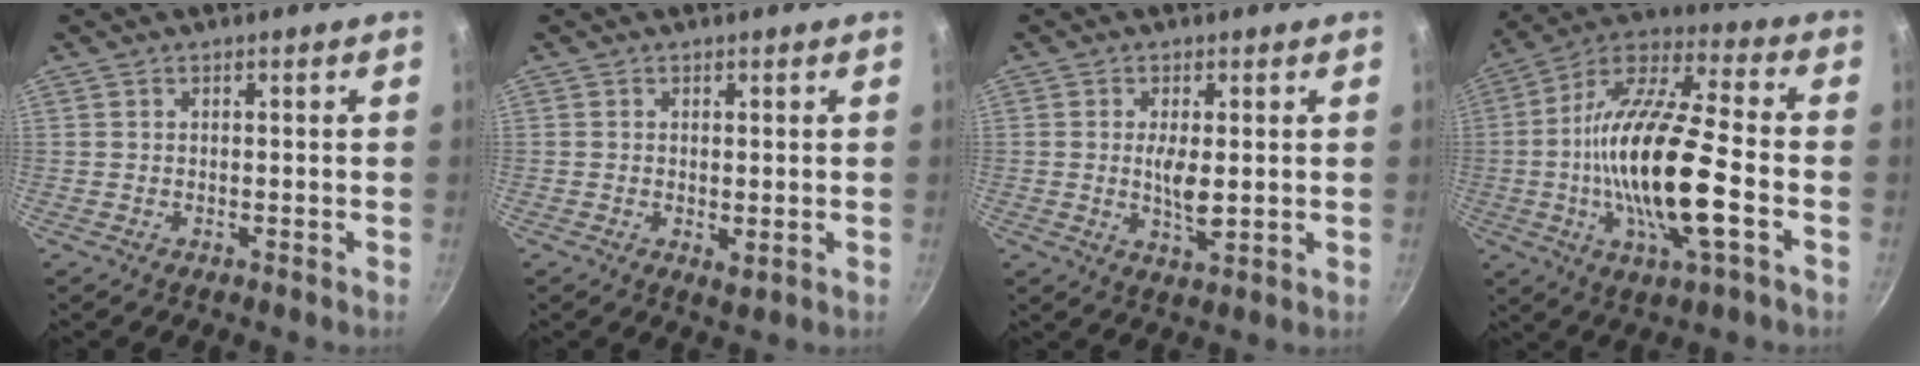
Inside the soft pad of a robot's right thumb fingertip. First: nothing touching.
{"total": 2.0, "force": [0.1, 1.1, 1.7], "torque": [-0.028, -0.008, 0.002]}
{"total": 5.3, "force": [0.4, 1.9, 4.9], "torque": [-0.093, -0.010, 0.008]}
{"total": 22.0, "force": [-4.0, 6.3, 20.7], "torque": [-0.390, 0.023, -0.086]}